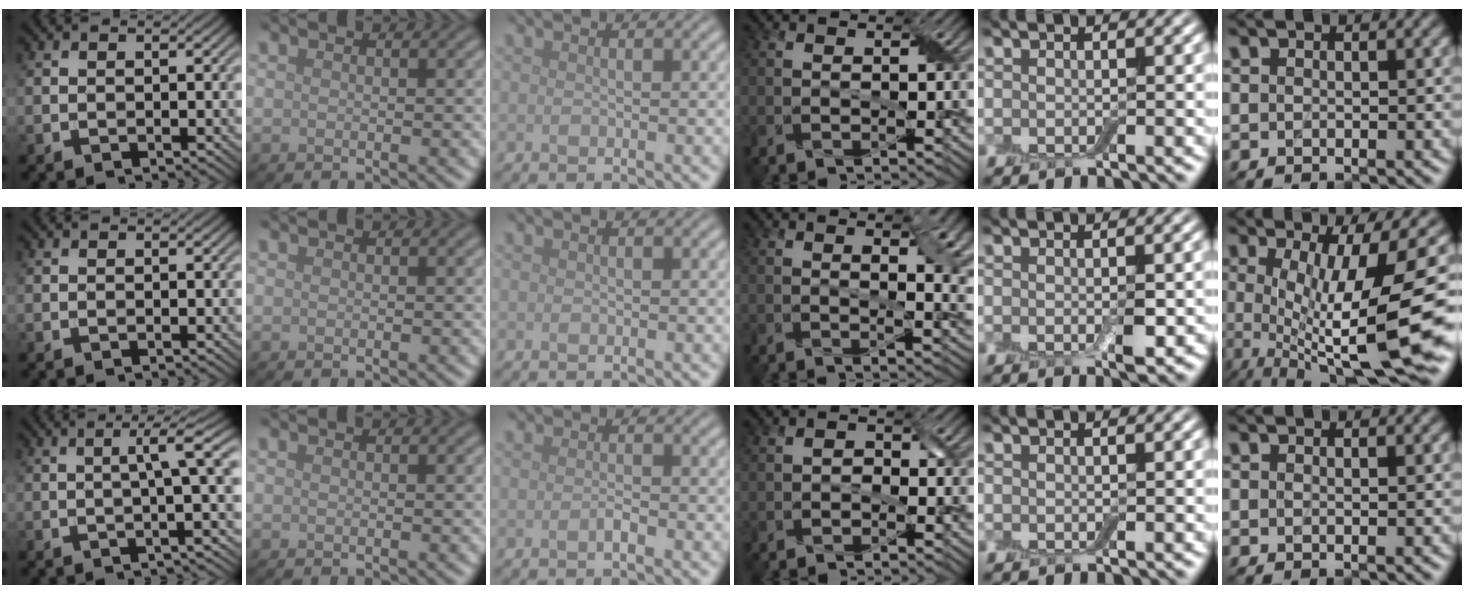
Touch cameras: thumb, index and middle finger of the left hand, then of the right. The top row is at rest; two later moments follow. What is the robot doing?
{"motion": "peel", "object": "aluminum foil"}